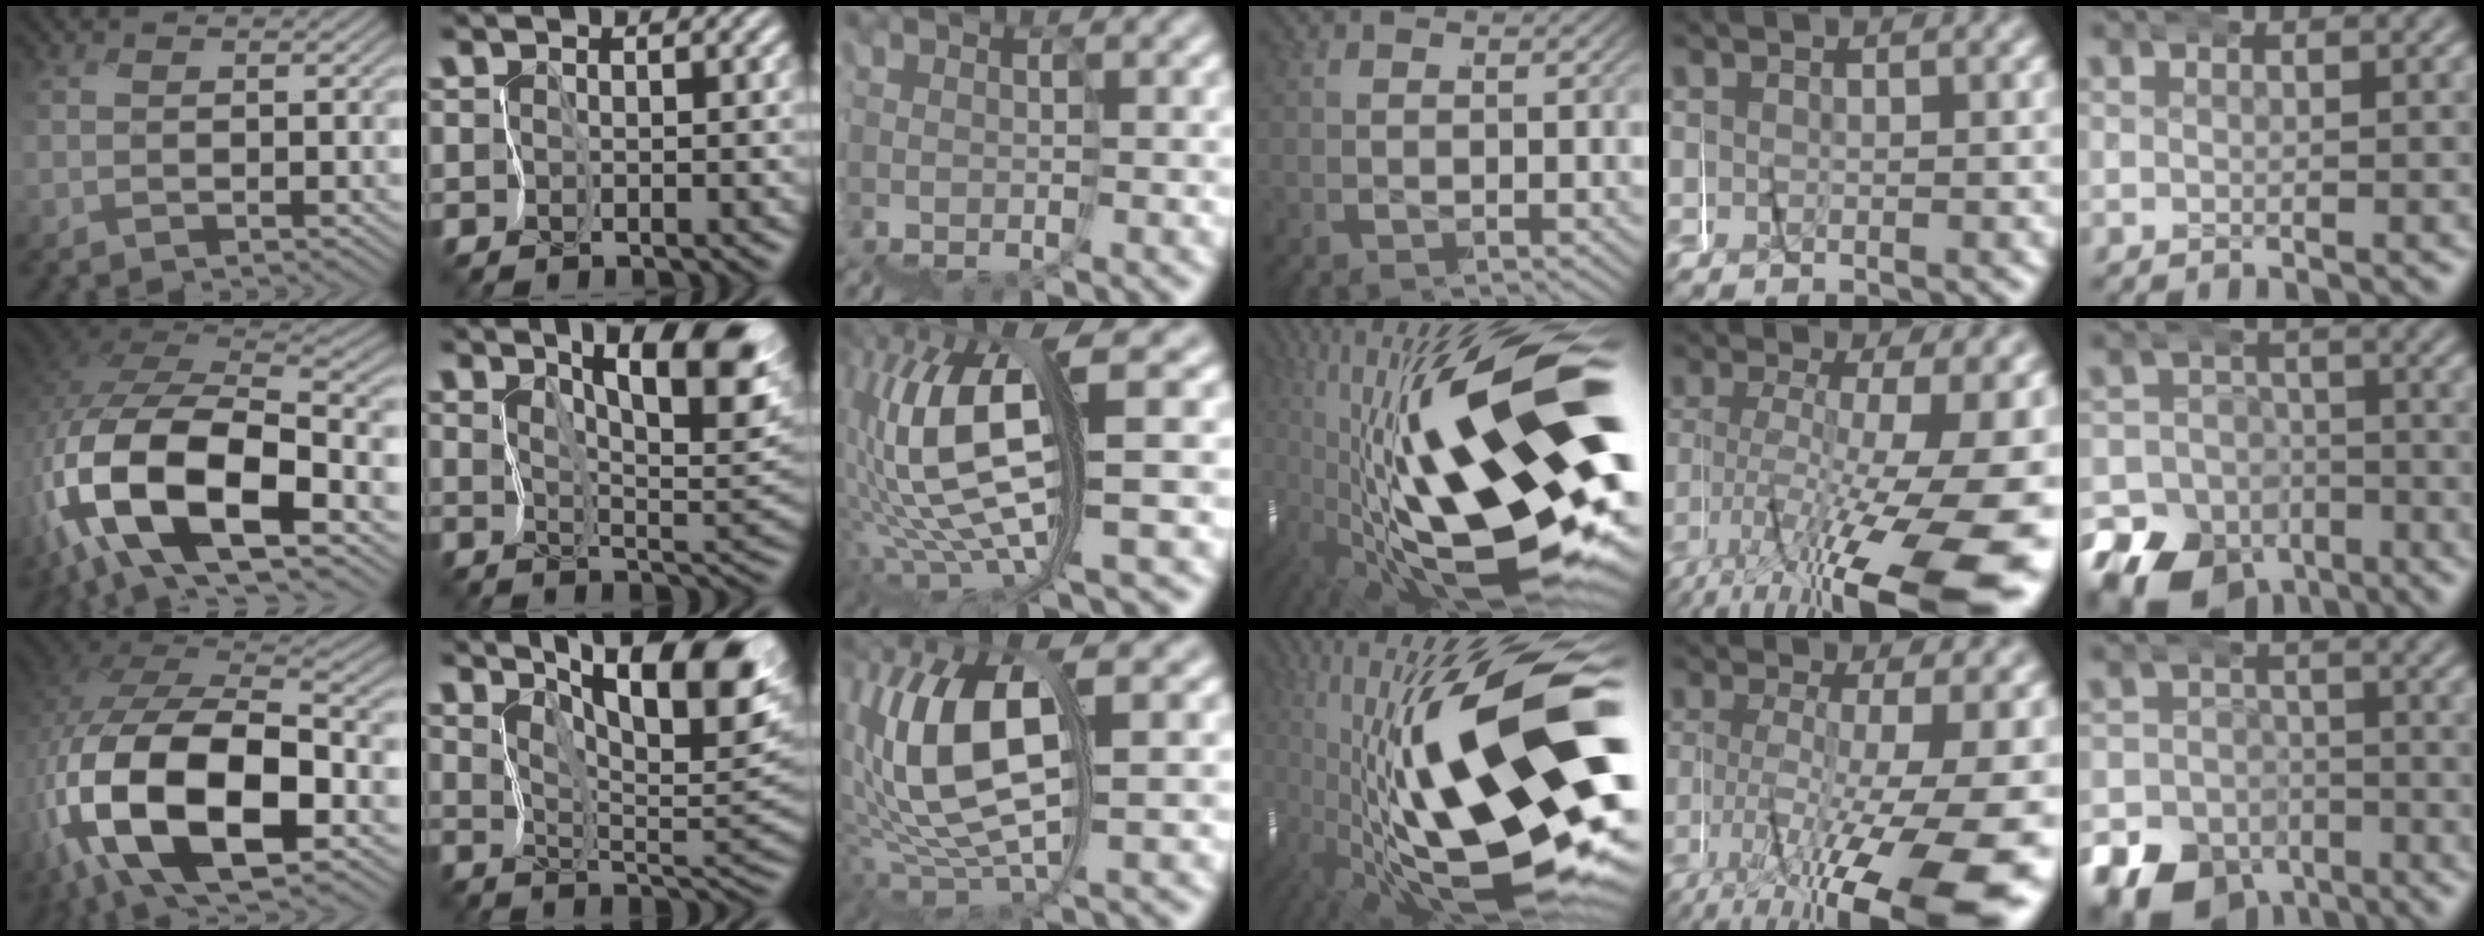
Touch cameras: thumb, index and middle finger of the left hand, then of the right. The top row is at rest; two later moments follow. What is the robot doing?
{"motion": "wrap", "object": "masking tape"}